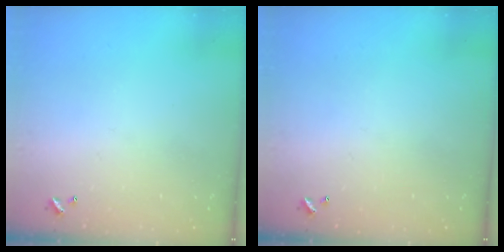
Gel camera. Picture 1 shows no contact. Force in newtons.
{"total": 0.0}